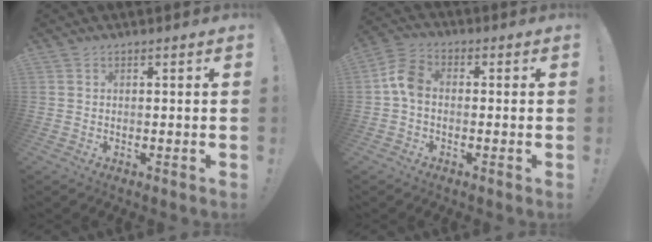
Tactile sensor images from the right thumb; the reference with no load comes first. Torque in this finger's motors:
{"motor_torque": [1.16, 1.03, 0.79, -0.37, 0.31]}